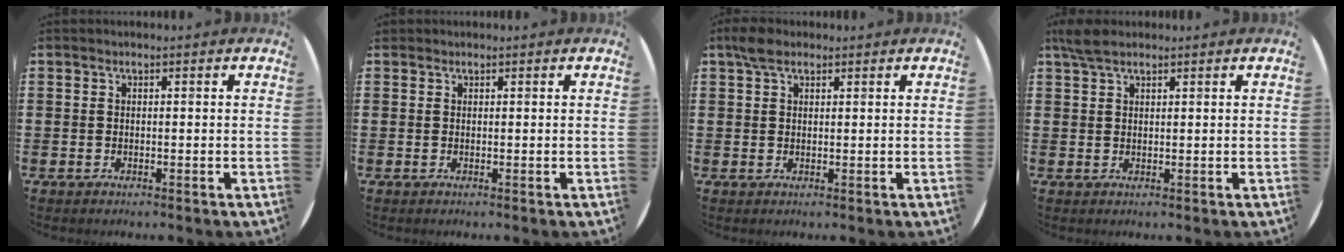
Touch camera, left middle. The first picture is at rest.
{"total": 0.0}
{"total": 2.5, "force": [1.8, 1.2, 1.2], "torque": [-0.018, 0.004, 0.031]}
{"total": 3.0, "force": [2.3, 1.1, 1.7], "torque": [-0.038, 0.006, 0.042]}